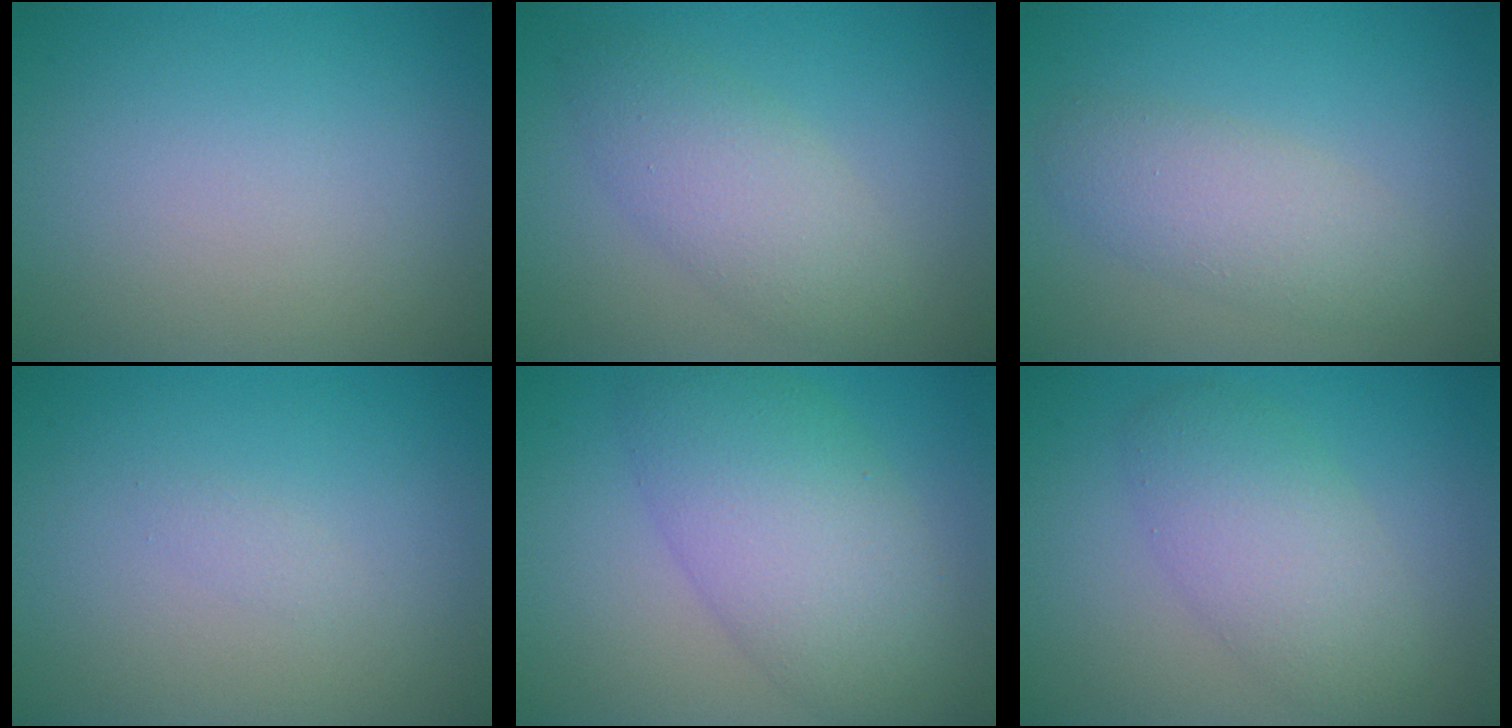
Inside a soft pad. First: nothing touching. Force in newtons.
{"total": 4.0, "press": 4.0, "slide": 0.2}
{"total": 3.4, "press": 3.4, "slide": 0.1}
{"total": 0.7, "press": 0.6, "slide": 0.1}
{"total": 7.6, "press": 7.6, "slide": 0.1}
{"total": 4.6, "press": 4.6, "slide": 0.2}